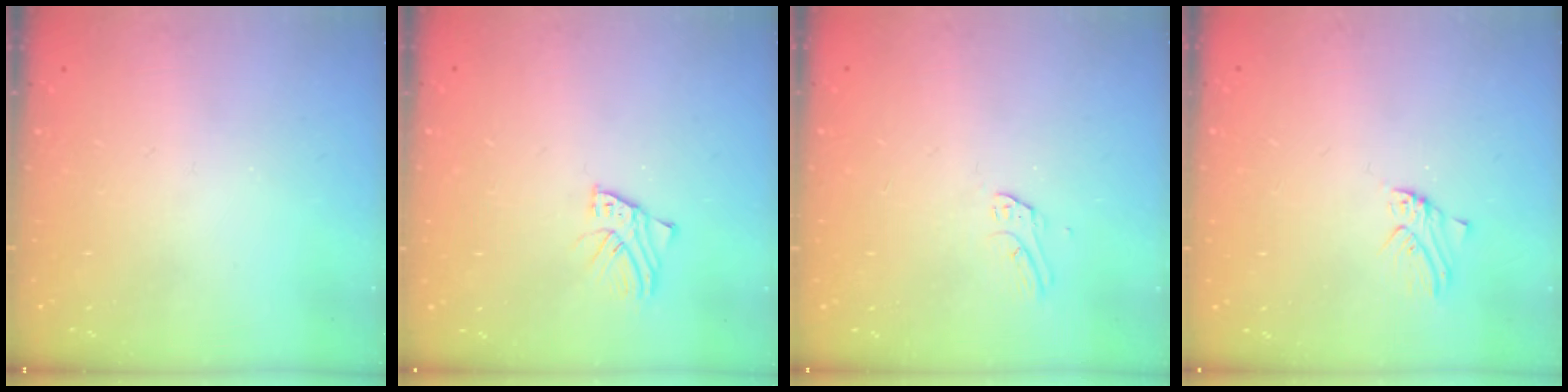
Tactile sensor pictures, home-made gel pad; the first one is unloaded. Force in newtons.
{"total": 2.5, "press": 2.5, "slide": 0.2}
{"total": 3.3, "press": 3.3, "slide": 0.3}
{"total": 0.0}